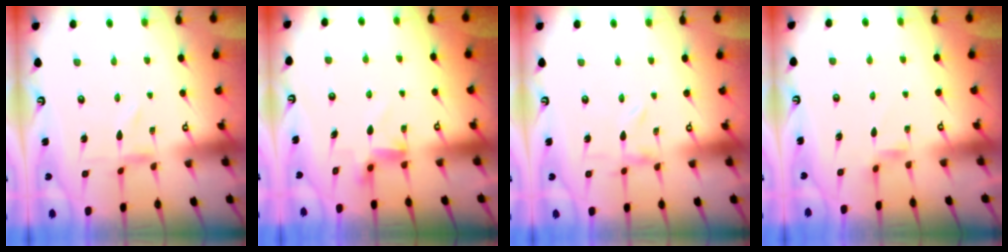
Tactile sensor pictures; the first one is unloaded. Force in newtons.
{"total": 5.0, "press": 5.0, "slide": 0.4}
{"total": 0.0}
{"total": 2.5, "press": 2.5, "slide": 0.4}